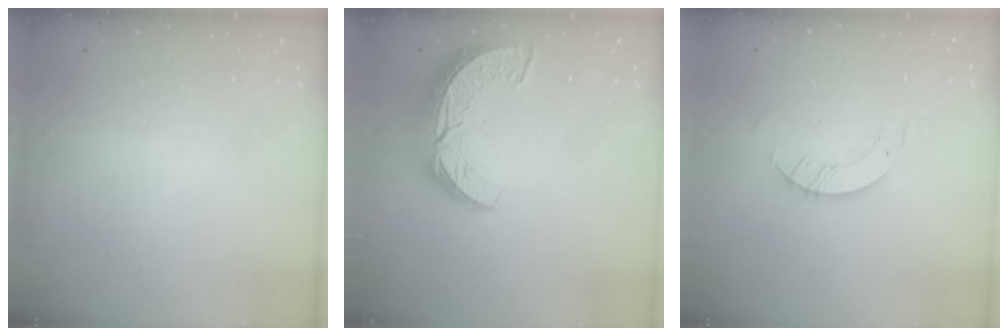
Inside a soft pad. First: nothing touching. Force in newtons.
{"total": 9.7, "press": 9.7, "slide": 0.7}
{"total": 4.0, "press": 4.0, "slide": 0.2}